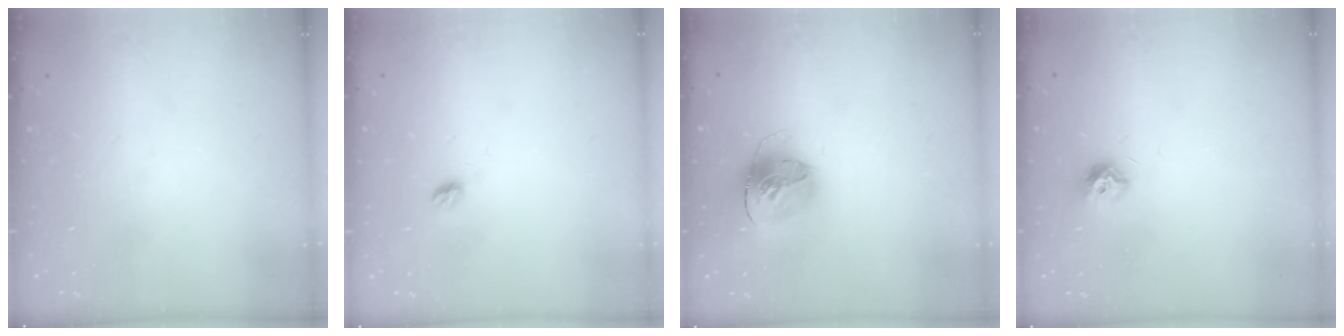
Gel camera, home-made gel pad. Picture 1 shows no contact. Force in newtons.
{"total": 4.9, "press": 4.9, "slide": 0.5}
{"total": 16.1, "press": 16.0, "slide": 1.7}
{"total": 7.3, "press": 7.2, "slide": 0.3}